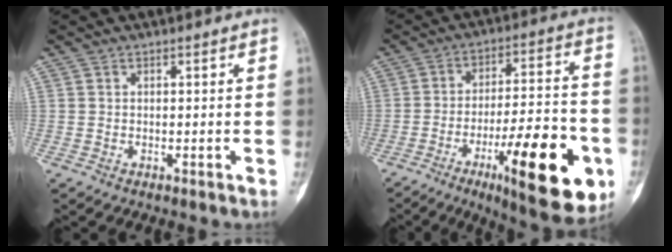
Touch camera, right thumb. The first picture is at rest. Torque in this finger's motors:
{"motor_torque": [0.00, 0.86, 1.25, -1.19, 0.12]}